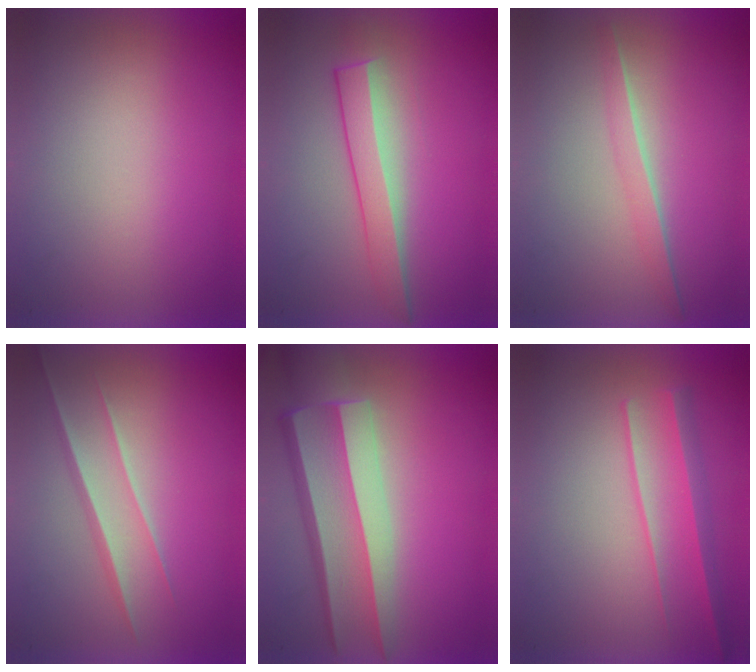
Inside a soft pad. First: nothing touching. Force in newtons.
{"total": 3.2}
{"total": 1.4}
{"total": 1.5}
{"total": 3.4}
{"total": 2.1}